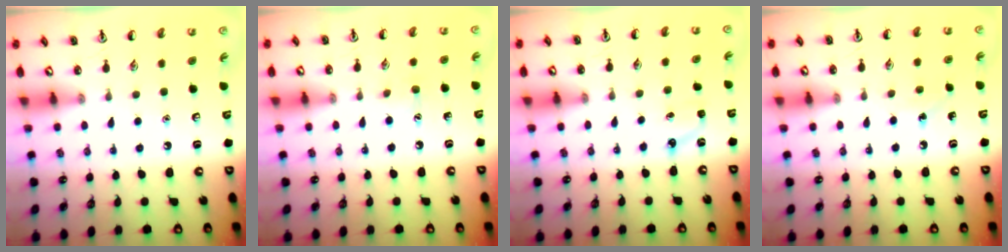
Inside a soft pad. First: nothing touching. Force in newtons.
{"total": 3.8, "press": 3.7, "slide": 1.0}
{"total": 3.5, "press": 3.4, "slide": 1.1}
{"total": 5.2, "press": 4.9, "slide": 1.7}